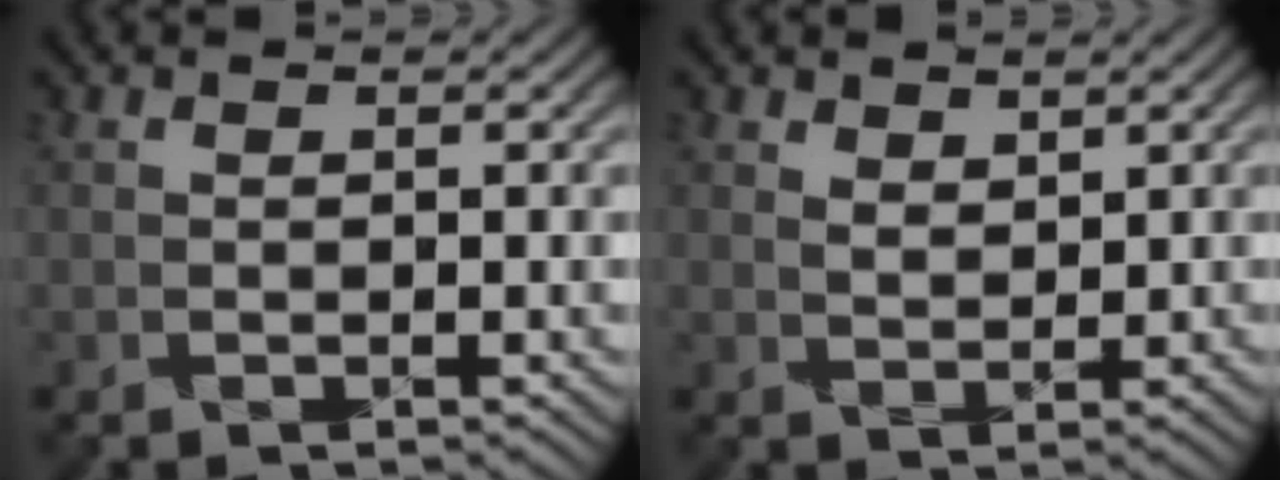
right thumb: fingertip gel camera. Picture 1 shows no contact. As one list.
[{"total": 2.1, "force": [1.6, 1.0, 1.0], "torque": [-0.015, -0.004, 0.030]}]